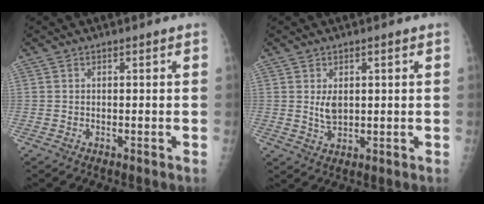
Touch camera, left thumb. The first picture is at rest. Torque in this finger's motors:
{"motor_torque": [0.65, 0.70, 0.47, -0.03, 0.00]}